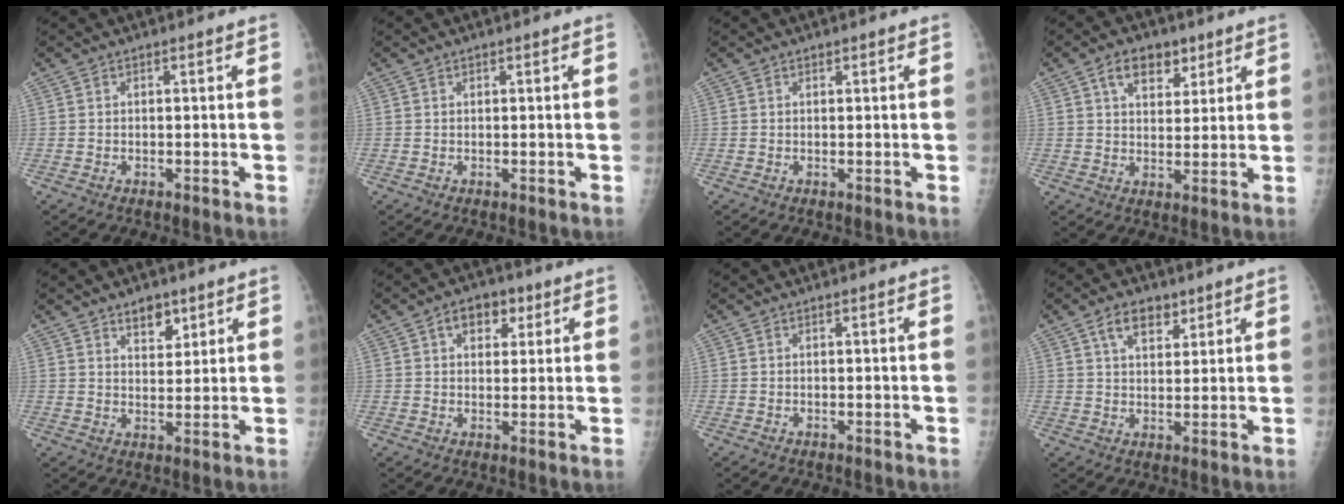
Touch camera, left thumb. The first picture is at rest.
{"total": 0.0}
{"total": 0.0}
{"total": 7.5, "force": [4.1, 4.6, 4.2], "torque": [-0.038, -0.018, 0.065]}
{"total": 5.0, "force": [3.3, 2.8, 2.6], "torque": [-0.013, -0.021, 0.053]}
{"total": 6.4, "force": [2.8, 4.4, 3.8], "torque": [-0.023, -0.003, 0.037]}
{"total": 0.0}
{"total": 6.2, "force": [3.6, 3.5, 3.6], "torque": [-0.040, -0.017, 0.063]}